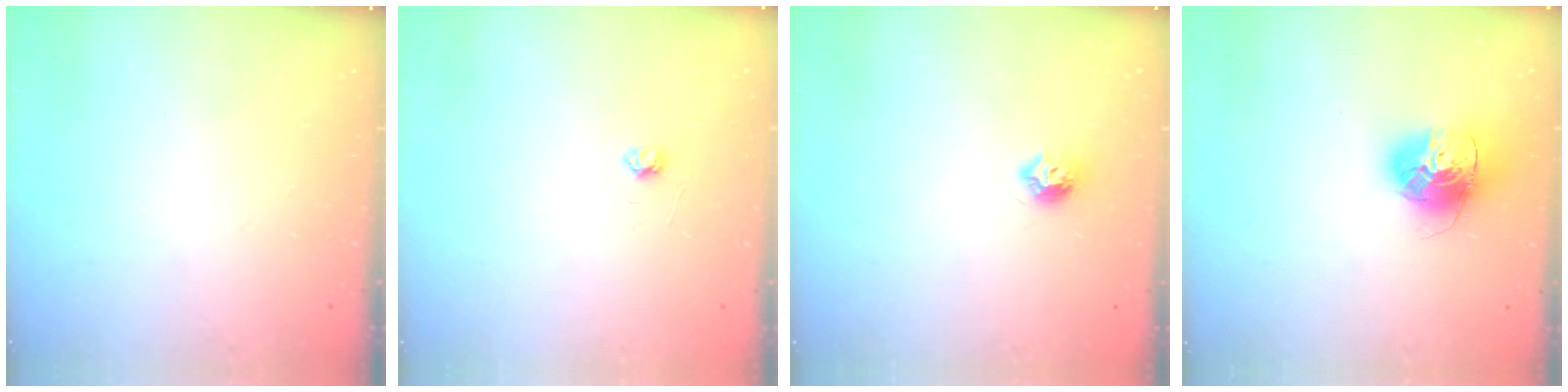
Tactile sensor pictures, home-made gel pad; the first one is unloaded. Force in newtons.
{"total": 2.6, "press": 2.6, "slide": 0.3}
{"total": 6.5, "press": 6.5, "slide": 0.3}
{"total": 15.7, "press": 15.6, "slide": 1.6}